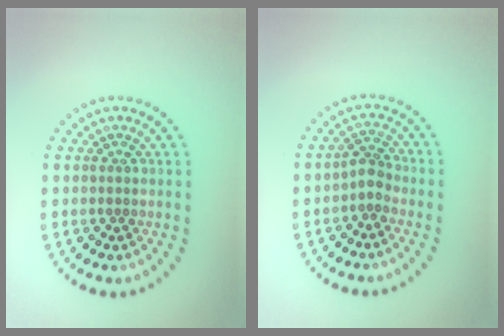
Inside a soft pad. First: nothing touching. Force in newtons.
{"total": 1.9, "press": 1.5, "slide": 1.2}